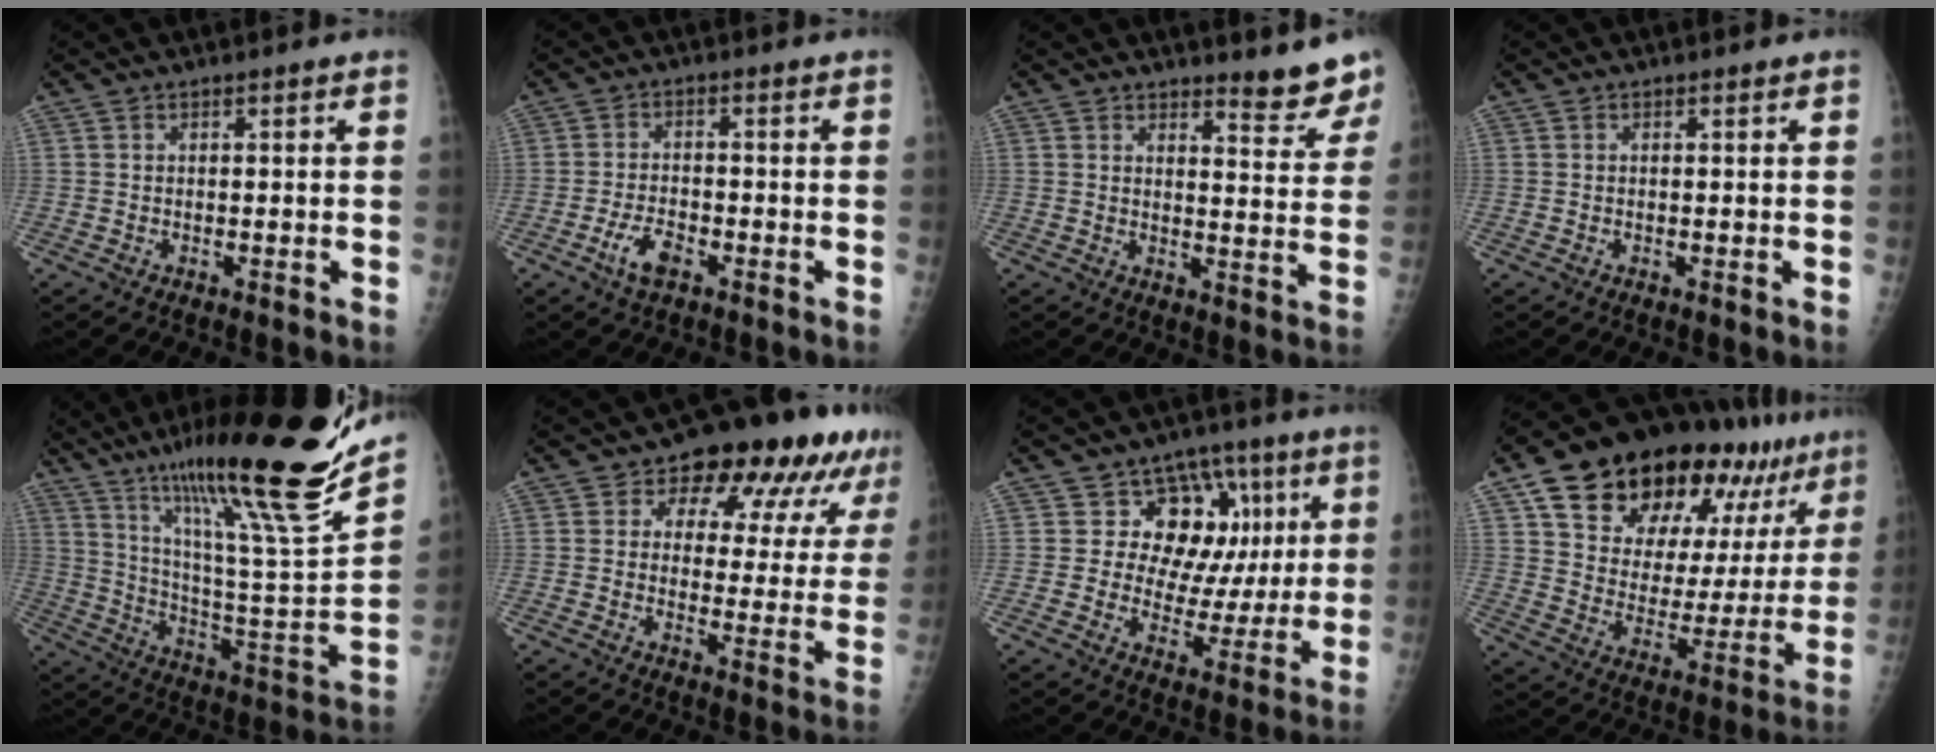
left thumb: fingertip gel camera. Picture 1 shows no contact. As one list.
[{"total": 4.9, "force": [-2.5, 2.4, 3.4], "torque": [-0.066, 0.012, -0.046]}, {"total": 6.2, "force": [5.7, 1.3, 2.2], "torque": [-0.007, -0.052, 0.067]}, {"total": 0.0}, {"total": 28.5, "force": [20.6, 2.2, 19.6], "torque": [-0.290, -0.098, 0.334]}, {"total": 16.8, "force": [10.2, 9.2, 9.6], "torque": [-0.076, -0.026, 0.124]}, {"total": 14.0, "force": [4.4, 10.6, 7.9], "torque": [-0.043, -0.001, 0.066]}, {"total": 27.9, "force": [17.6, 13.8, 16.7], "torque": [-0.219, -0.035, 0.271]}]